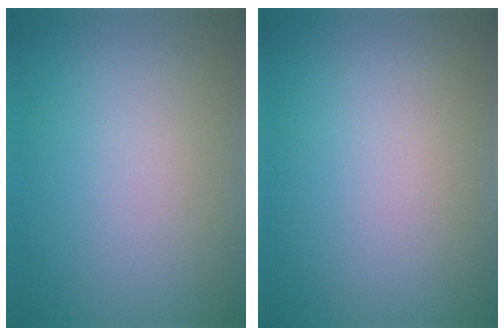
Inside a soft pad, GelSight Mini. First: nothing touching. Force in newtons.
{"total": 0.0}